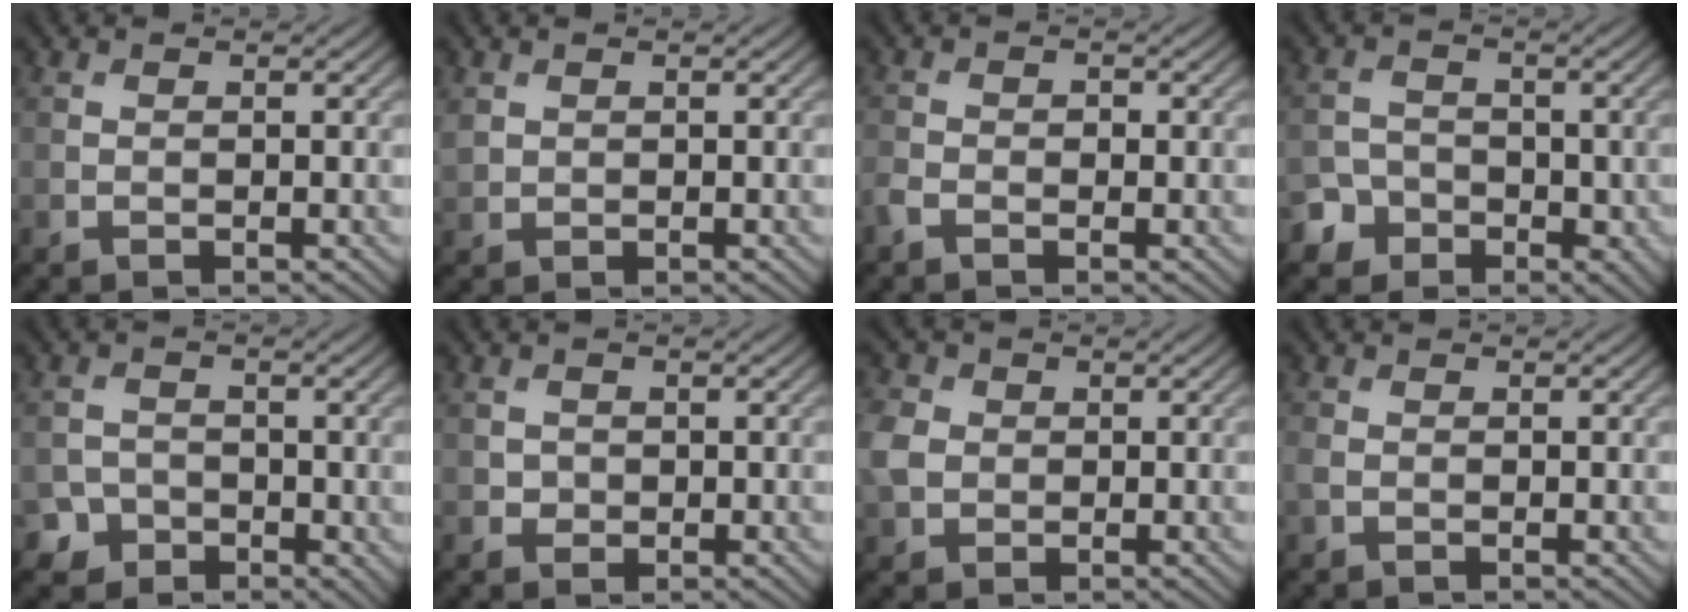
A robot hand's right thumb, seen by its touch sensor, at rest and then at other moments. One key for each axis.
{"total": 1.4, "fx": 0.7, "fy": 1.2, "fz": 0.5, "tx": -0.016, "ty": -0.001, "tz": 0.017}
{"total": 1.9, "fx": -1.0, "fy": 1.2, "fz": 1.2, "tx": -0.026, "ty": 0.003, "tz": -0.025}
{"total": 5.2, "fx": -3.2, "fy": 4.0, "fz": 1.0, "tx": 0.002, "ty": -0.005, "tz": -0.058}
{"total": 3.1, "fx": -1.7, "fy": 2.5, "fz": 0.5, "tx": -0.003, "ty": 0.000, "tz": -0.030}
{"total": 1.3, "fx": 0.0, "fy": 1.2, "fz": 0.3, "tx": -0.005, "ty": -0.006, "tz": -0.002}
{"total": 4.5, "fx": 0.0, "fy": 3.9, "fz": 2.2, "tx": -0.073, "ty": 0.005, "tz": -0.009}
{"total": 0.9, "fx": -0.4, "fy": 0.6, "fz": 0.6, "tx": -0.020, "ty": 0.000, "tz": -0.009}